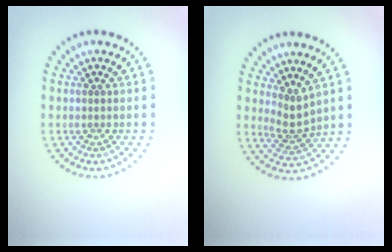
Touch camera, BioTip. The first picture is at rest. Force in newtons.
{"total": 2.2, "press": 1.4, "slide": 1.6}